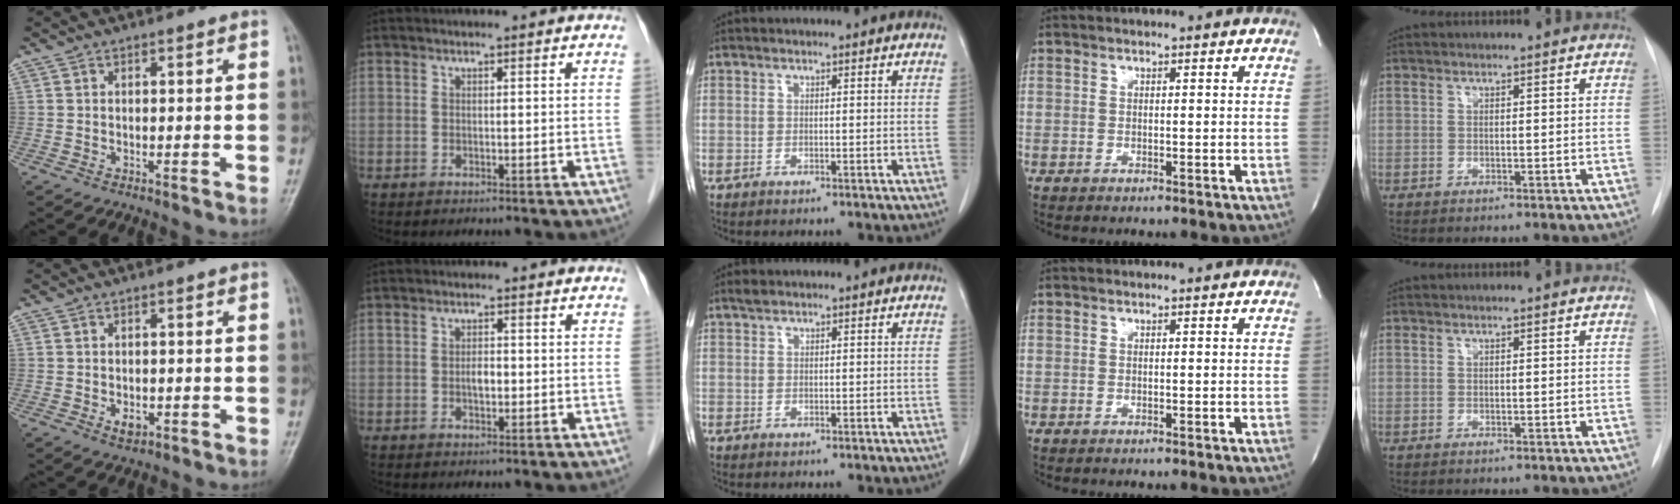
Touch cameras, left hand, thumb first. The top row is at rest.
{"thumb": {"total": 2.9, "force": [-1.2, 1.8, 2.0], "torque": [-0.023, 0.007, -0.016]}, "index": {"total": 1.7, "force": [-0.3, 0.9, 1.4], "torque": [-0.024, 0.002, -0.003]}, "middle": {"total": 0.8, "force": [0.7, 0.3, 0.3], "torque": [-0.009, 0.008, 0.014]}}